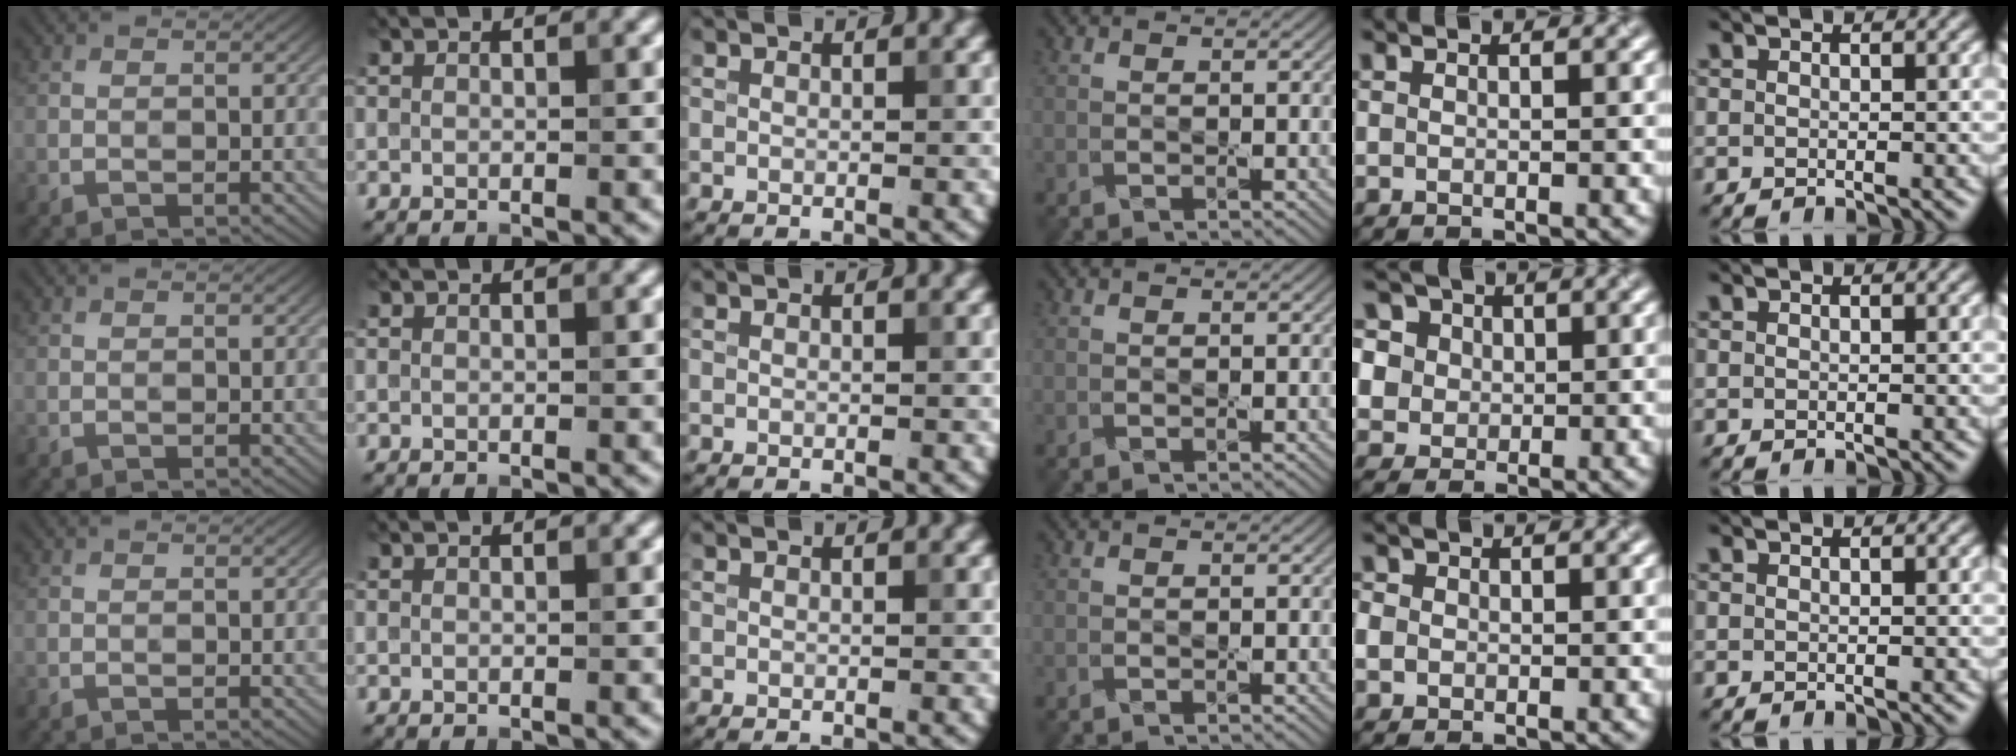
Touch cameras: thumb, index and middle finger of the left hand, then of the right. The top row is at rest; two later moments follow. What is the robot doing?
{"motion": "press", "object": "calculator"}